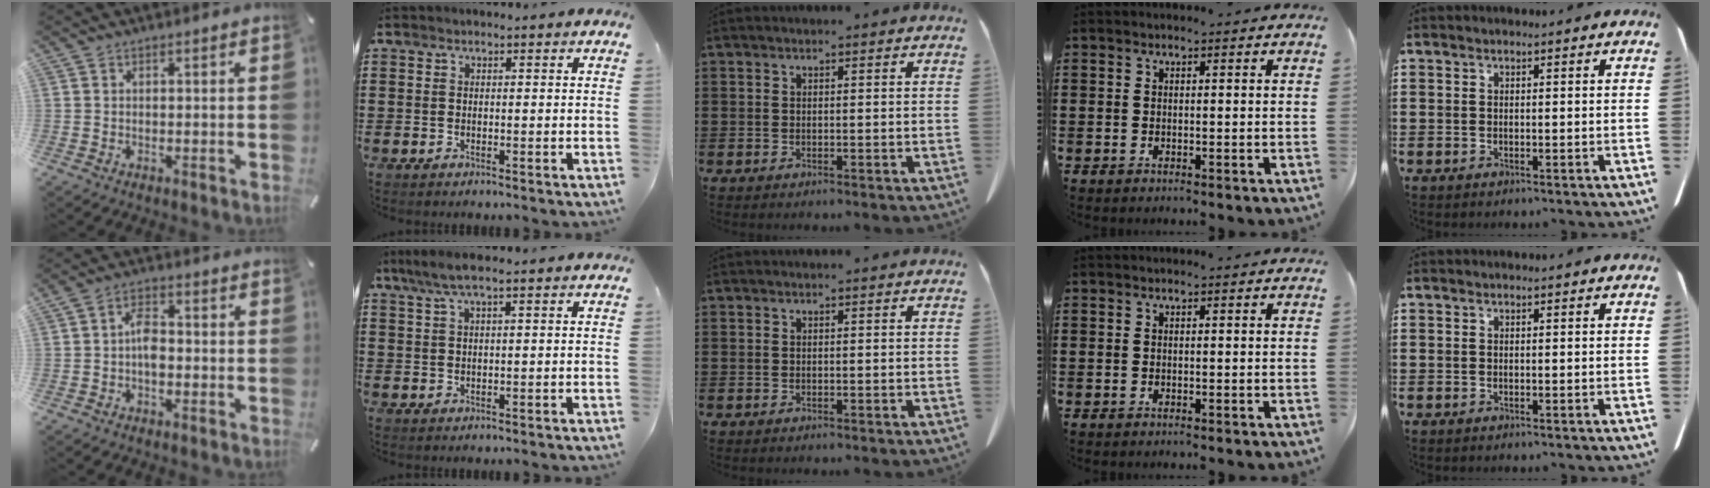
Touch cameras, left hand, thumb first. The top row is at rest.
{"thumb": {"total": 5.2, "force": [-1.3, 2.9, 4.0], "torque": [-0.085, 0.008, -0.025]}, "index": {"total": 3.8, "force": [1.9, 0.5, 3.2], "torque": [-0.071, 0.001, 0.032]}}